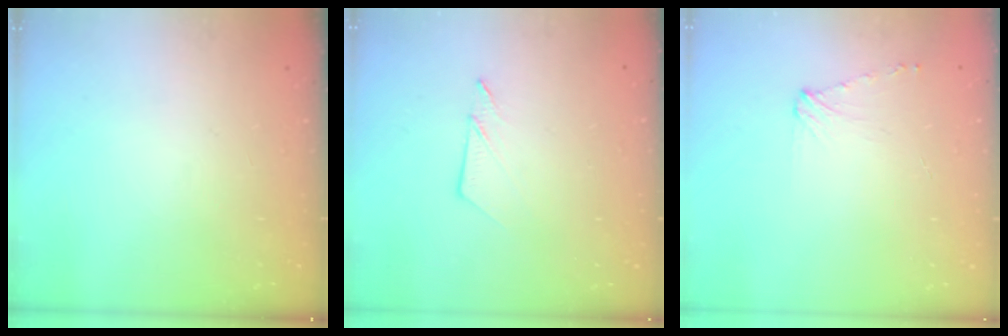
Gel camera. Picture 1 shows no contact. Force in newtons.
{"total": 4.5, "press": 4.5, "slide": 0.1}
{"total": 4.3, "press": 4.2, "slide": 0.6}